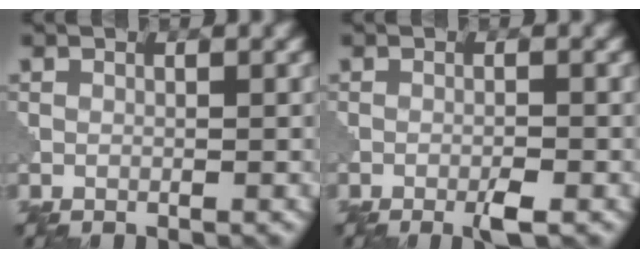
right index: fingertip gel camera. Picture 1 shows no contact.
{"total": 1.9, "force": [-1.1, 0.2, 1.6], "torque": [-0.026, 0.001, -0.021]}